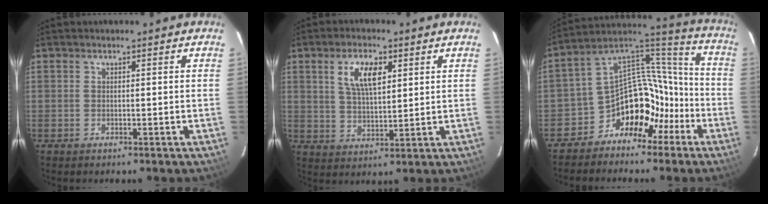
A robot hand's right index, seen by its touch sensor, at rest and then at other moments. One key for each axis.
{"total": 7.6, "fx": 3.2, "fy": 3.2, "fz": 6.1, "tx": -0.115, "ty": 0.009, "tz": 0.062}
{"total": 15.0, "fx": -9.7, "fy": 10.6, "fz": 4.5, "tx": -0.083, "ty": 0.086, "tz": -0.155}